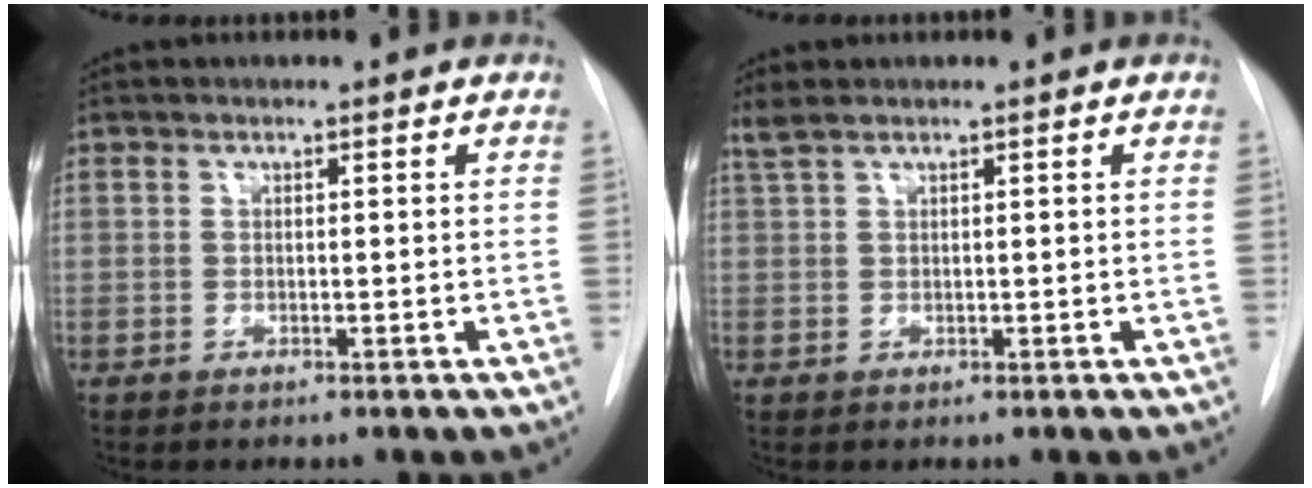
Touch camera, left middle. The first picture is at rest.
{"total": 1.8, "force": [1.4, 0.1, 1.2], "torque": [-0.038, 0.022, 0.035]}